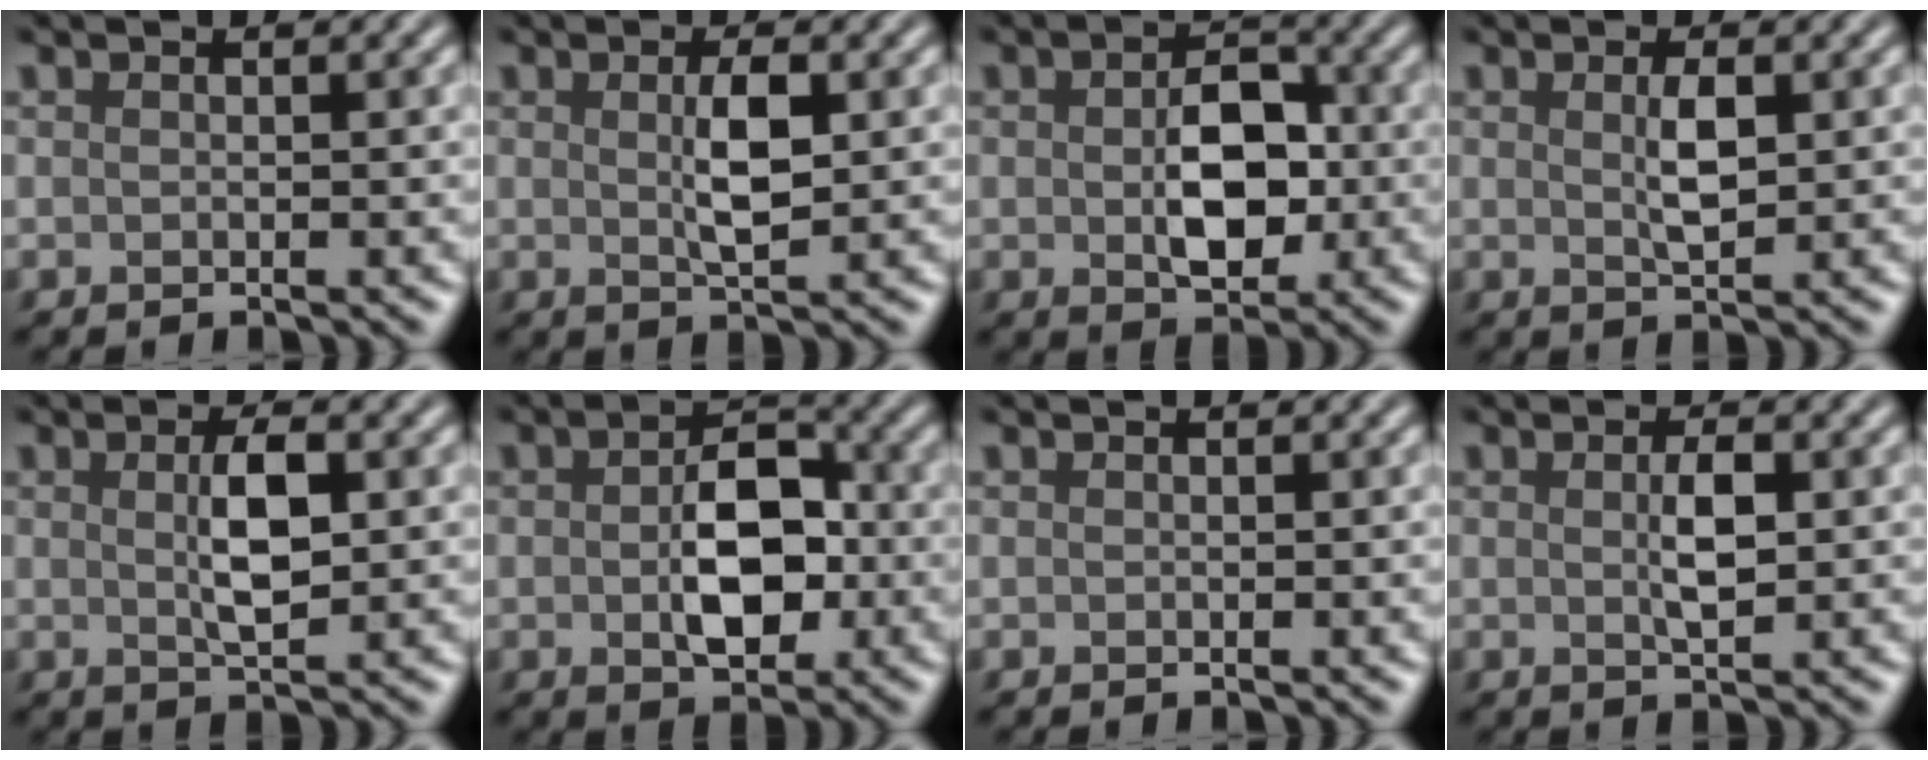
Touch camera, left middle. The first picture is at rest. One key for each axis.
{"total": 3.2, "fx": 0.4, "fy": 1.0, "fz": 3.0, "tx": -0.060, "ty": -0.002, "tz": 0.010}
{"total": 5.7, "fx": -0.3, "fy": 3.4, "fz": 4.6, "tx": -0.080, "ty": -0.004, "tz": 0.000}
{"total": 2.4, "fx": 0.5, "fy": 0.8, "fz": 2.2, "tx": -0.047, "ty": -0.002, "tz": 0.011}
{"total": 3.5, "fx": 0.5, "fy": 1.2, "fz": 3.3, "tx": -0.066, "ty": -0.001, "tz": 0.010}
{"total": 6.2, "fx": -0.5, "fy": 3.6, "fz": 5.0, "tx": -0.089, "ty": -0.003, "tz": -0.006}
{"total": 0.0}
{"total": 2.4, "fx": 0.2, "fy": 0.8, "fz": 2.3, "tx": -0.047, "ty": 0.000, "tz": 0.005}